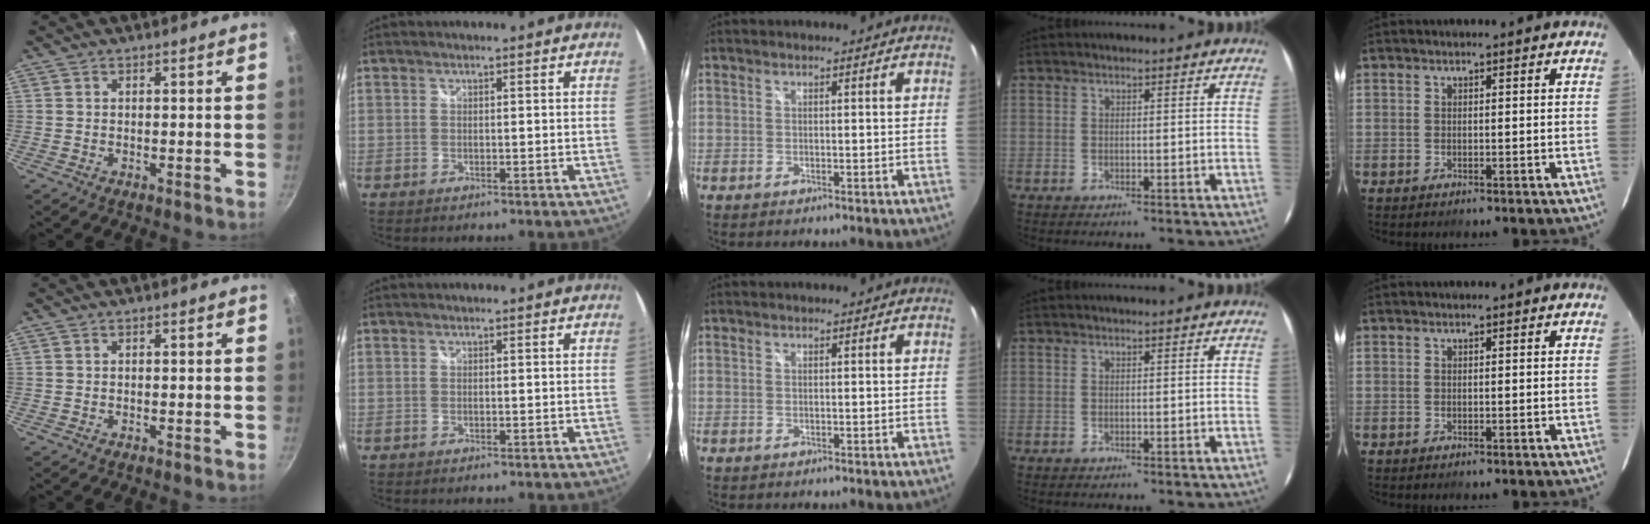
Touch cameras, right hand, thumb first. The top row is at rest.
{}